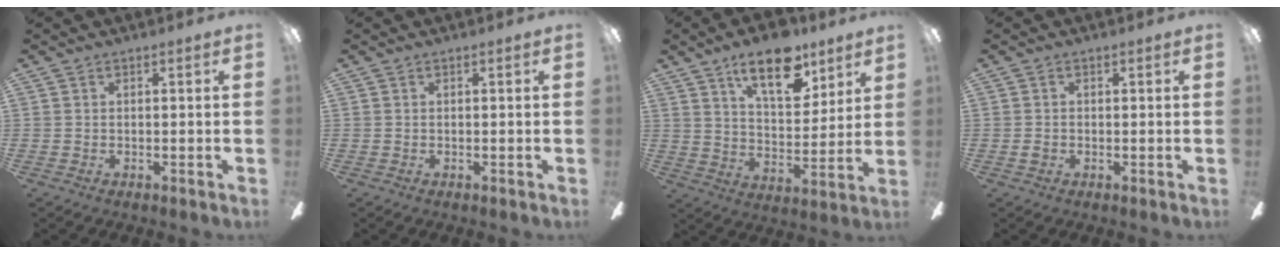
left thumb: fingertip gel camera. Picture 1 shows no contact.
{"total": 0.0}
{"total": 16.2, "force": [10.6, 7.4, 9.8], "torque": [-0.149, -0.047, 0.182]}
{"total": 1.0, "force": [-0.1, 0.9, 0.4], "torque": [-0.007, 0.005, -0.004]}